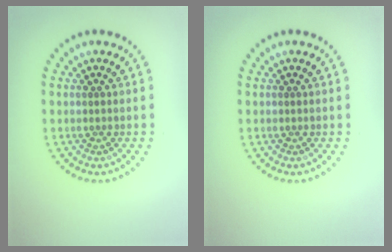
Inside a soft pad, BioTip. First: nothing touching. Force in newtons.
{"total": 0.0}